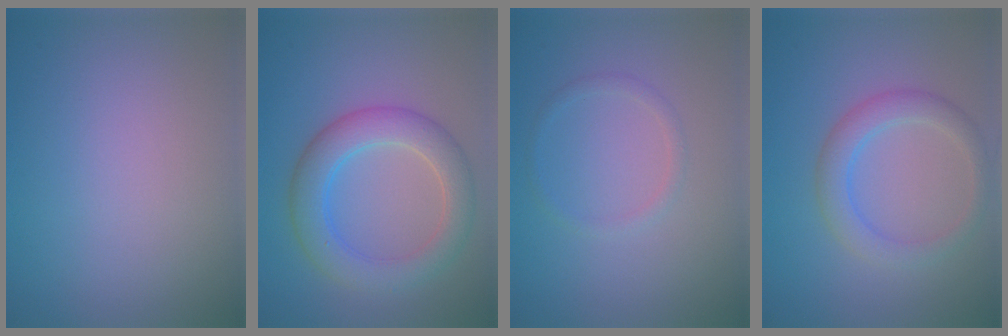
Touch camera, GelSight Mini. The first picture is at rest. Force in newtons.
{"total": 5.1, "press": 5.1, "slide": 0.5}
{"total": 1.0, "press": 1.0, "slide": 0.1}
{"total": 3.1, "press": 3.1, "slide": 0.1}